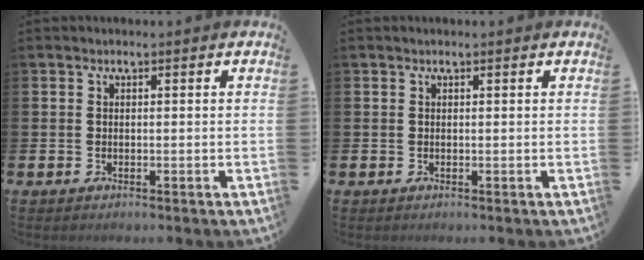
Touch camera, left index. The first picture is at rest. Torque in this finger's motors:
{"motor_torque": [0.05, -0.05, -0.10, -0.01]}